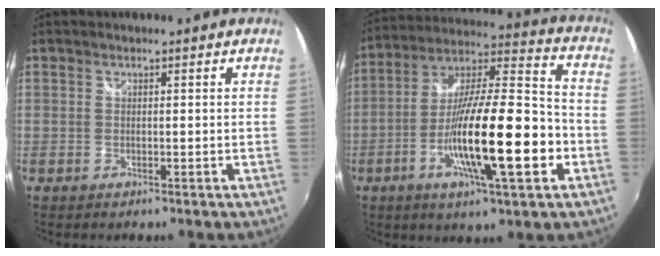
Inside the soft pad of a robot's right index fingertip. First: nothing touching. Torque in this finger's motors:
{"motor_torque": [1.94, -0.20, 1.05, 0.21]}